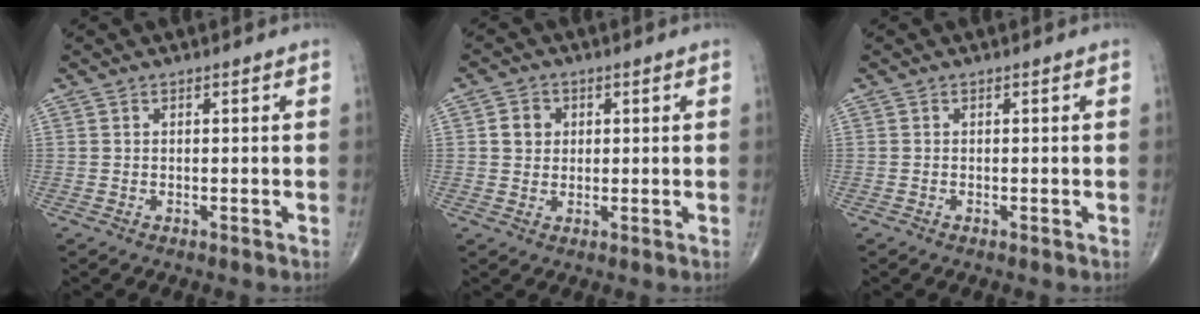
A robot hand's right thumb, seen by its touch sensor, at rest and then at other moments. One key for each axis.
{"total": 3.6, "fx": 0.8, "fy": 3.3, "fz": 1.4, "tx": -0.004, "ty": 0.001, "tz": 0.010}
{"total": 0.0}